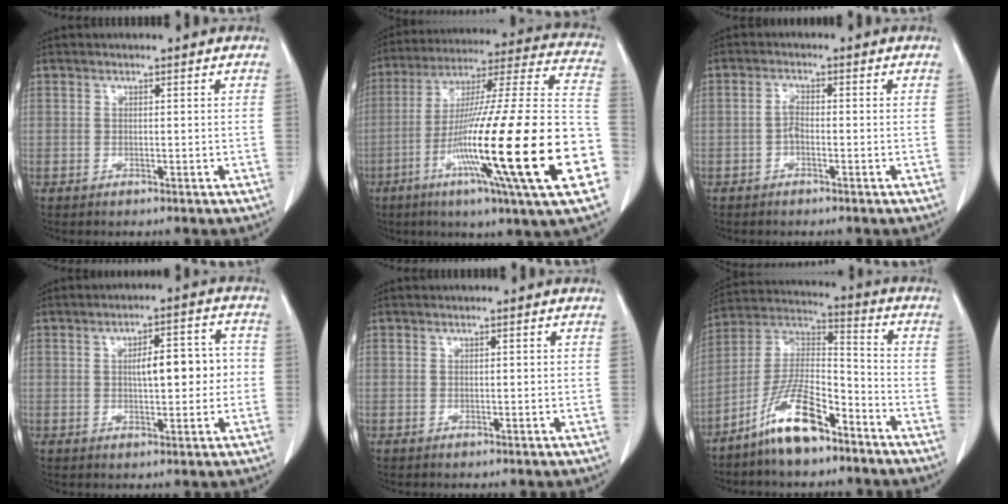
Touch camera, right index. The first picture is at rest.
{"total": 32.5, "force": [-9.6, 1.6, 31.0], "torque": [-0.467, -0.038, -0.173]}
{"total": 1.7, "force": [-0.7, 0.7, 1.5], "torque": [-0.026, 0.005, -0.014]}
{"total": 7.4, "force": [0.1, 2.6, 7.0], "torque": [-0.101, 0.027, 0.007]}
{"total": 0.5, "force": [0.0, 0.2, 0.5], "torque": [-0.006, 0.001, 0.002]}
{"total": 12.6, "force": [-8.5, 3.3, 8.7], "torque": [-0.178, 0.006, -0.162]}